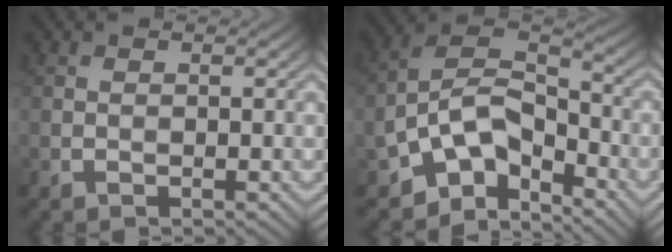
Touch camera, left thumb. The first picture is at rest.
{"total": 10.6, "force": [-6.2, 5.4, 6.7], "torque": [-0.111, 0.001, -0.140]}